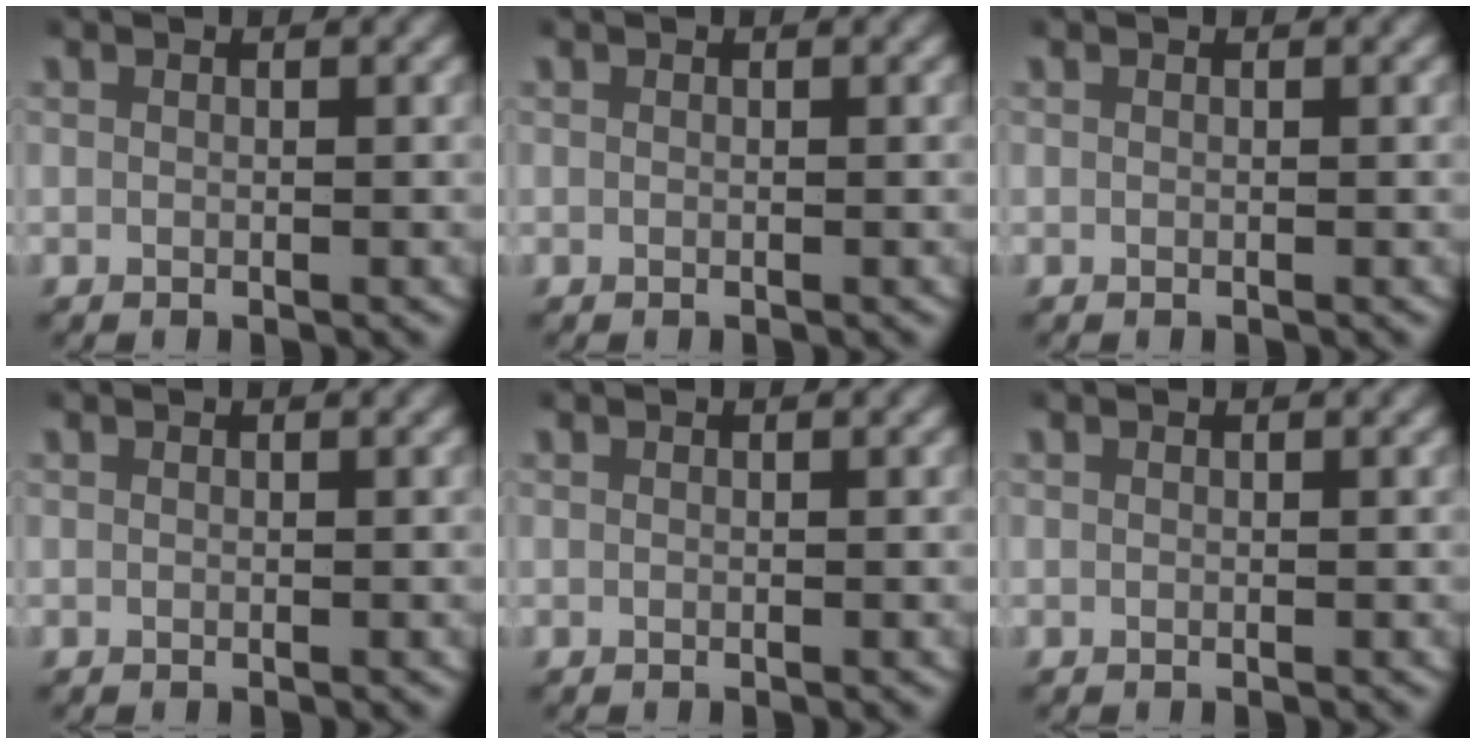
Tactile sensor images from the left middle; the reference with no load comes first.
{"total": 0.0}
{"total": 0.0}
{"total": 0.0}
{"total": 0.0}
{"total": 0.0}